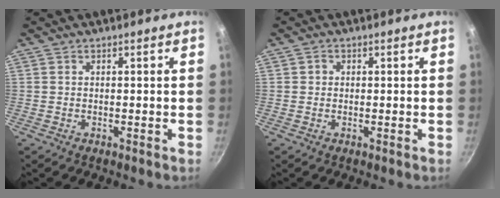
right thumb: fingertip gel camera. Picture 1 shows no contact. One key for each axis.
{"total": 1.1, "fx": 0.1, "fy": 1.1, "fz": 0.3, "tx": -0.001, "ty": 0.002, "tz": -0.002}